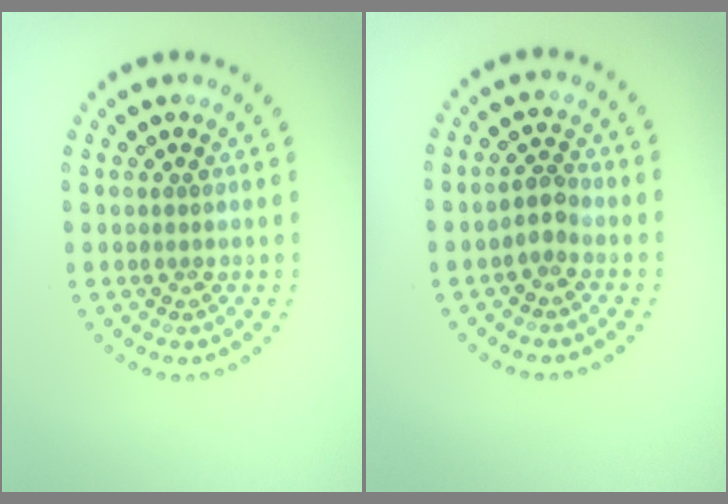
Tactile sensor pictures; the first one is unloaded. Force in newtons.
{"total": 1.7, "press": 1.4, "slide": 1.0}